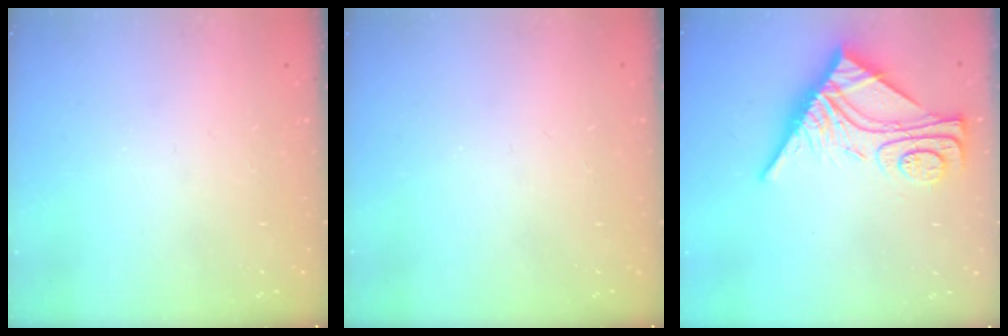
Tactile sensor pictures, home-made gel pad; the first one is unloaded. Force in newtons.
{"total": 0.0}
{"total": 13.4, "press": 13.4, "slide": 1.1}